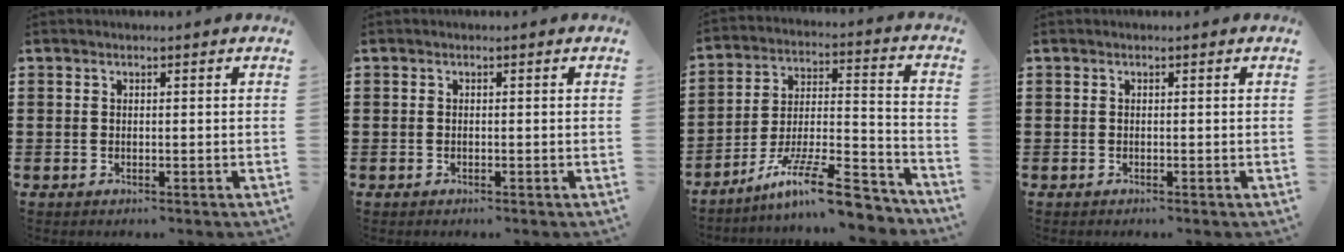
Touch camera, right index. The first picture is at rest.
{"total": 0.0}
{"total": 13.5, "force": [-10.4, 1.9, 8.4], "torque": [-0.125, 0.033, -0.186]}
{"total": 0.0}